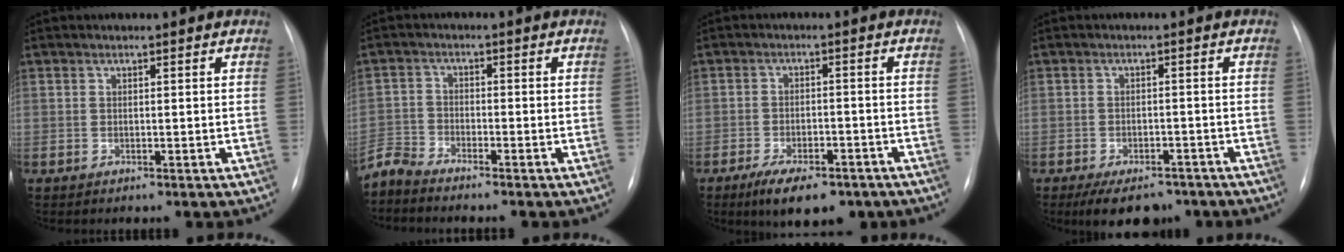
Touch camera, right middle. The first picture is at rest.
{"total": 3.4, "force": [-3.4, -0.3, -0.1], "torque": [0.003, -0.019, -0.070]}
{"total": 9.4, "force": [-6.6, 3.8, 5.5], "torque": [-0.083, -0.005, -0.098]}
{"total": 7.9, "force": [-5.9, 3.7, 3.6], "torque": [-0.048, 0.001, -0.085]}